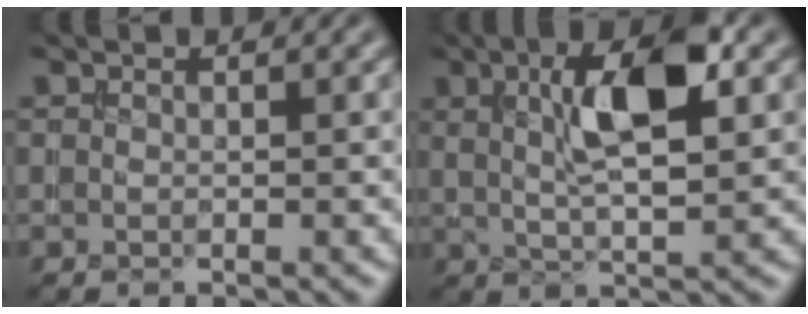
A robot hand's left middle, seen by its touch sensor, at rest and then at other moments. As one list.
[{"total": 7.5, "force": [2.2, 2.3, 6.8], "torque": [-0.112, 0.007, 0.033]}]